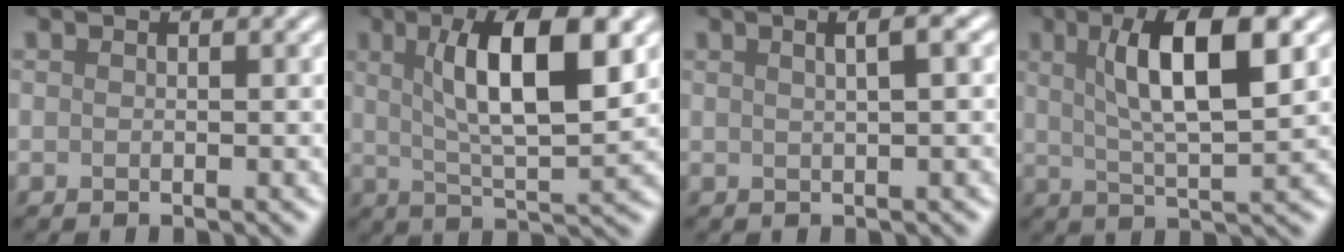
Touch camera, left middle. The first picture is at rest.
{"total": 8.7, "force": [2.3, 2.4, 8.1], "torque": [-0.121, 0.000, 0.045]}
{"total": 3.3, "force": [1.2, 1.4, 2.8], "torque": [-0.011, 0.019, -0.009]}
{"total": 7.8, "force": [2.1, 1.9, 7.3], "torque": [-0.113, 0.004, 0.042]}